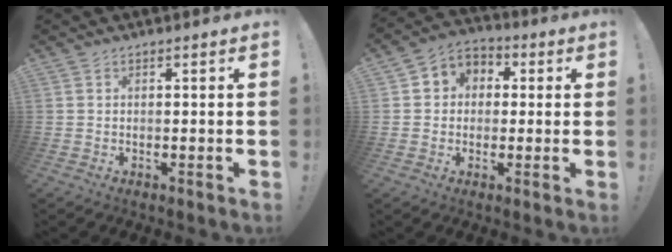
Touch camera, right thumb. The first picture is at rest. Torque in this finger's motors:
{"motor_torque": [-0.28, 0.79, 0.02, 0.01, 0.01]}